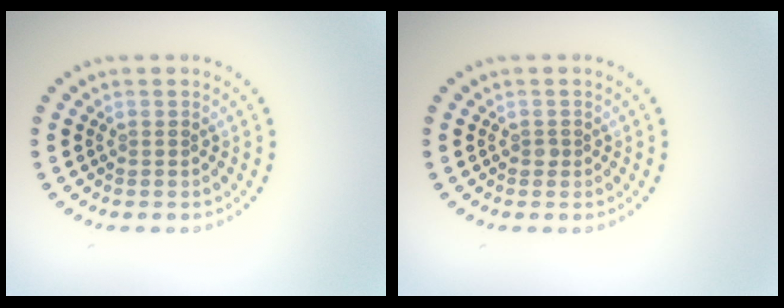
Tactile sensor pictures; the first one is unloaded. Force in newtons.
{"total": 0.6, "press": 0.5, "slide": 0.3}